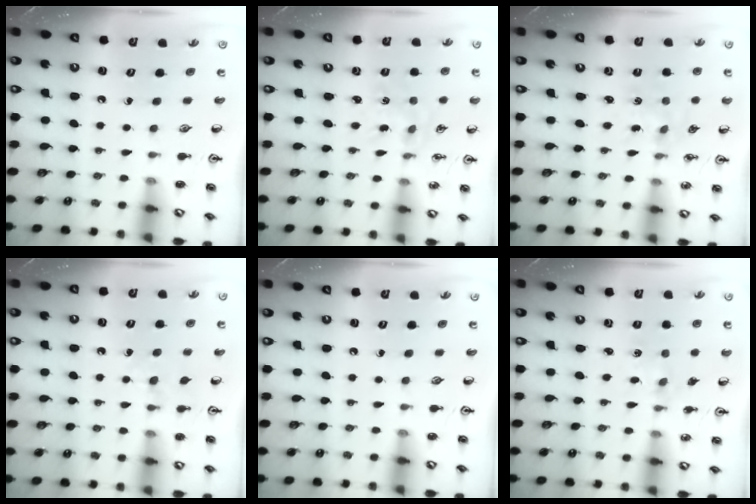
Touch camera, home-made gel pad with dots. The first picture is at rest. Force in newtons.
{"total": 0.0}
{"total": 1.4, "press": 1.4, "slide": 0.2}
{"total": 4.5, "press": 4.5, "slide": 0.5}
{"total": 0.0}
{"total": 0.0}